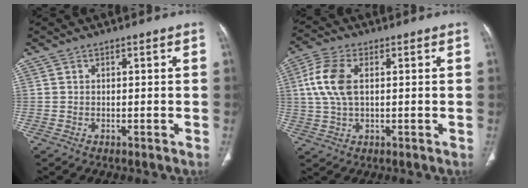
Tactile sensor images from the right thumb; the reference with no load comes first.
{"total": 9.9, "force": [1.7, 5.8, 7.8], "torque": [-0.178, 0.012, 0.034]}